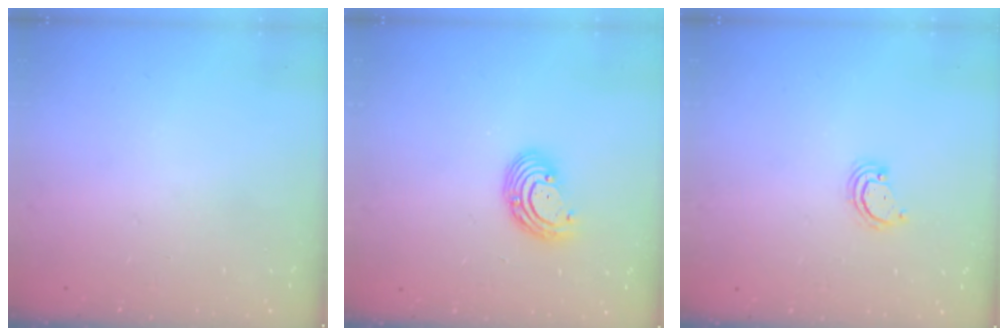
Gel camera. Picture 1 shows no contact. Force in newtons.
{"total": 7.1, "press": 7.0, "slide": 1.3}
{"total": 3.3, "press": 3.3, "slide": 0.4}